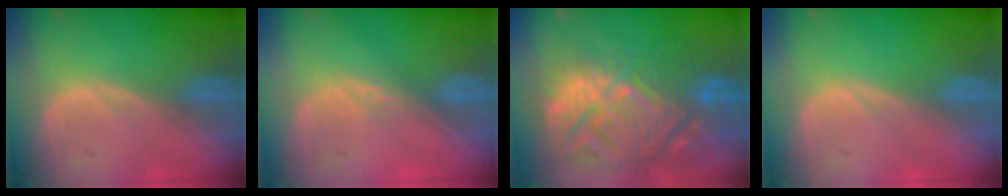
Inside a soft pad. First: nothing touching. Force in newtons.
{"total": 1.5, "press": 1.3, "slide": 0.8}
{"total": 15.1, "press": 12.9, "slide": 7.7}
{"total": 0.0}